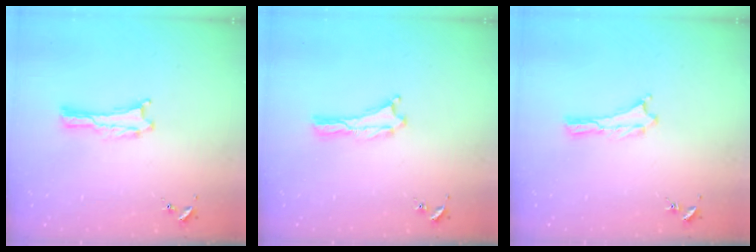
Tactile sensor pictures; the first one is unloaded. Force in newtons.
{"total": 0.0}
{"total": 0.0}